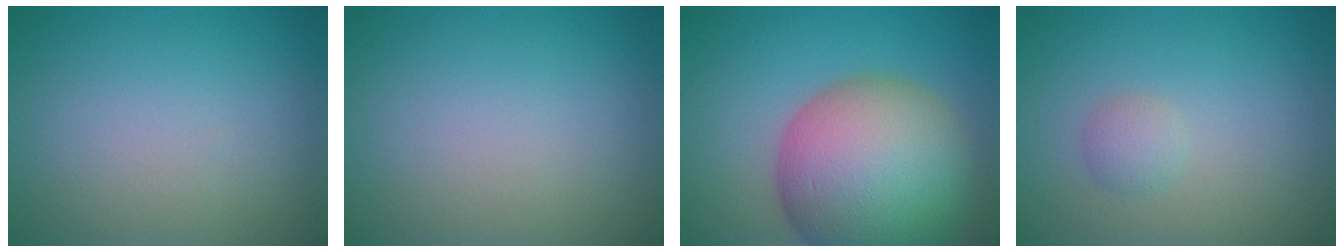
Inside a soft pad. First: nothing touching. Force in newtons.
{"total": 0.0}
{"total": 15.3, "press": 15.3, "slide": 0.9}
{"total": 1.4, "press": 1.4, "slide": 0.0}